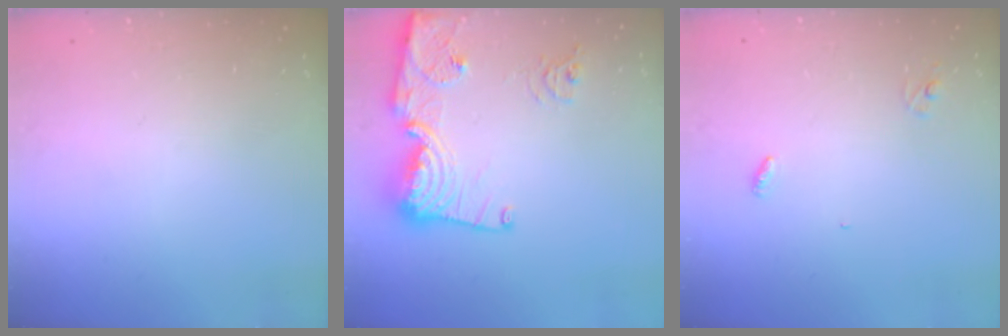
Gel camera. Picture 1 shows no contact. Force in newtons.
{"total": 16.3, "press": 16.3, "slide": 1.3}
{"total": 2.7, "press": 2.7, "slide": 0.2}